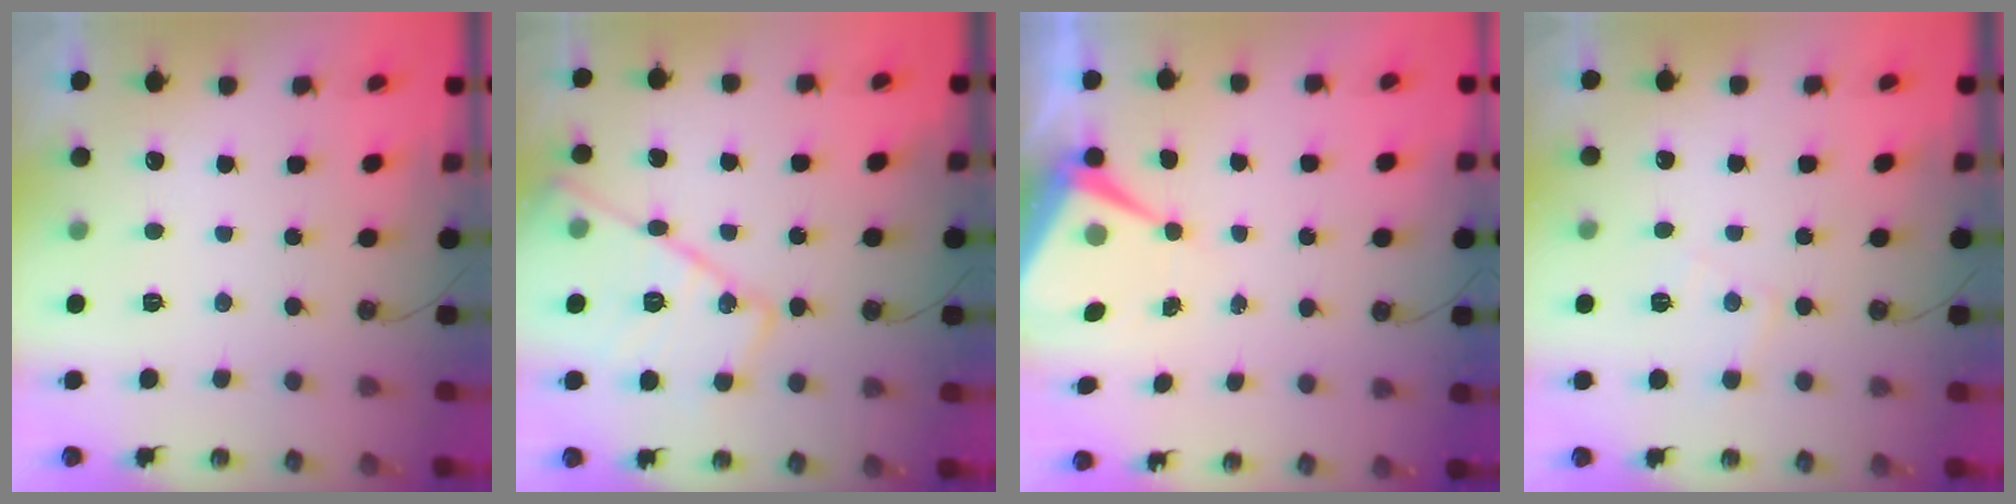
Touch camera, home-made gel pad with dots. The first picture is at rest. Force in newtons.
{"total": 17.2, "press": 17.2, "slide": 1.7}
{"total": 8.1, "press": 8.1, "slide": 0.4}
{"total": 5.7, "press": 5.6, "slide": 0.8}